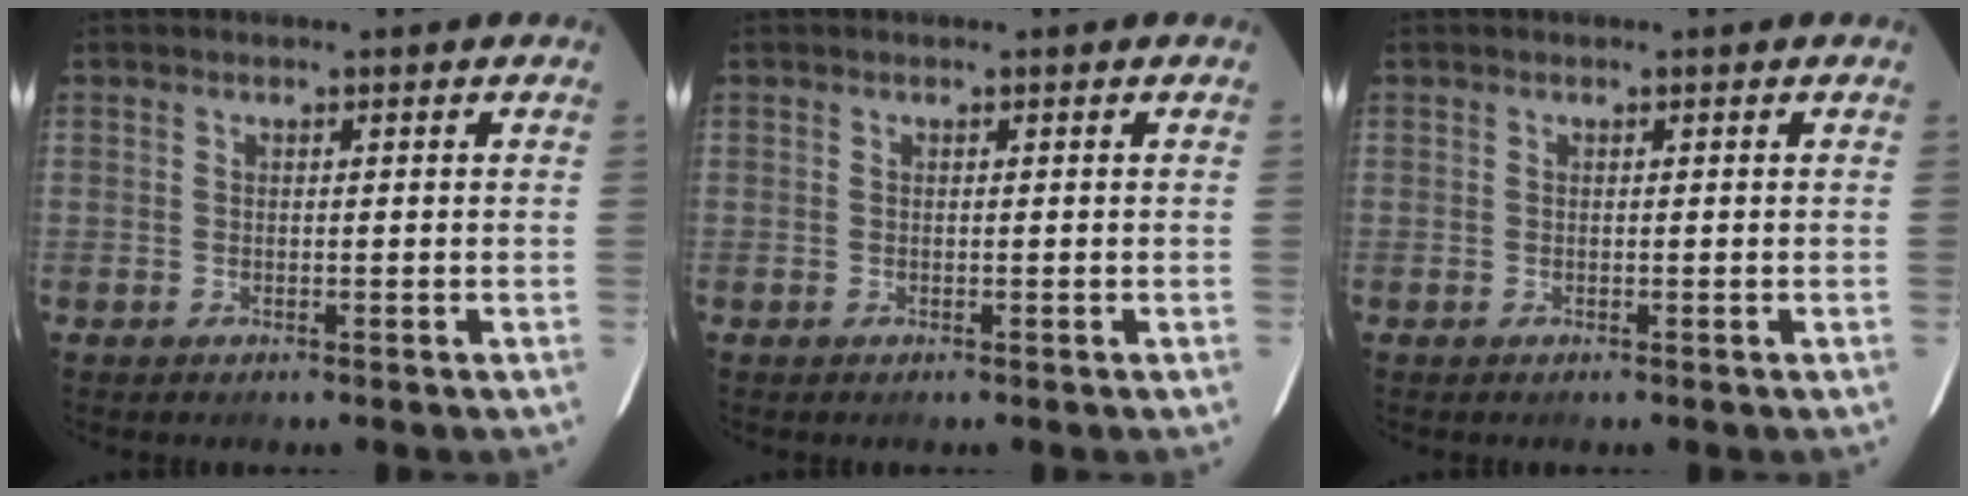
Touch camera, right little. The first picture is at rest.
{"total": 0.0}
{"total": 0.0}